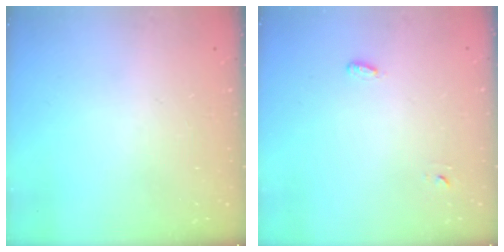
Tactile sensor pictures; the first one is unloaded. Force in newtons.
{"total": 2.8, "press": 2.7, "slide": 0.6}